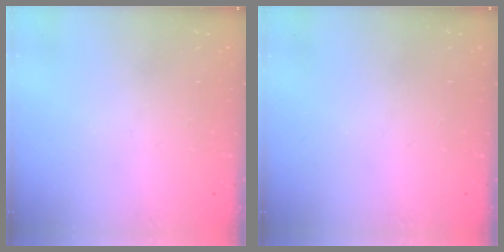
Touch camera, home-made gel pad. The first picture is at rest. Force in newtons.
{"total": 0.0}